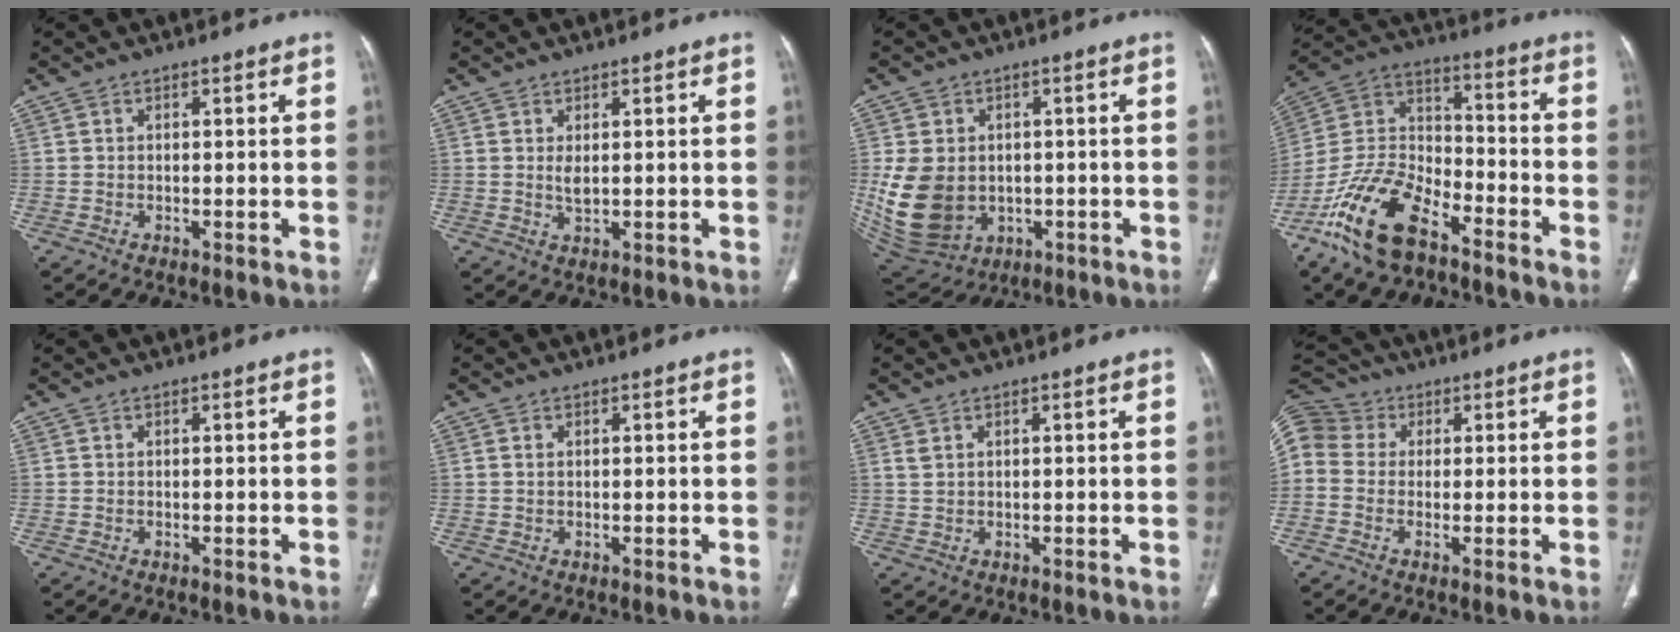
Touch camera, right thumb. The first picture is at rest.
{"total": 2.9, "force": [0.8, 1.3, 2.5], "torque": [-0.039, -0.012, 0.020]}
{"total": 15.4, "force": [-1.3, 12.4, 9.0], "torque": [-0.177, -0.003, 0.010]}
{"total": 18.0, "force": [-11.7, 8.3, 10.9], "torque": [-0.211, 0.063, -0.222]}
{"total": 0.0}
{"total": 0.6, "force": [0.1, 0.4, 0.4], "torque": [-0.008, 0.000, 0.002]}
{"total": 1.2, "force": [0.7, 0.8, 0.7], "torque": [-0.015, 0.003, 0.019]}
{"total": 11.2, "force": [1.3, 9.9, 5.2], "torque": [-0.124, 0.033, 0.014]}